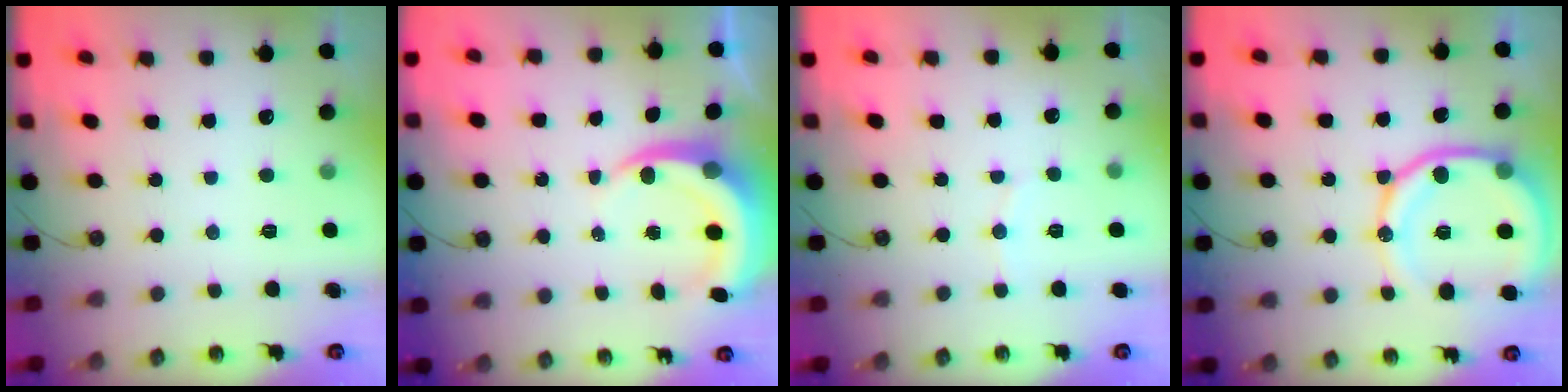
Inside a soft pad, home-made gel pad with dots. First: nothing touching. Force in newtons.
{"total": 6.5, "press": 6.5, "slide": 0.8}
{"total": 4.4, "press": 4.2, "slide": 1.5}
{"total": 16.6, "press": 16.5, "slide": 1.8}